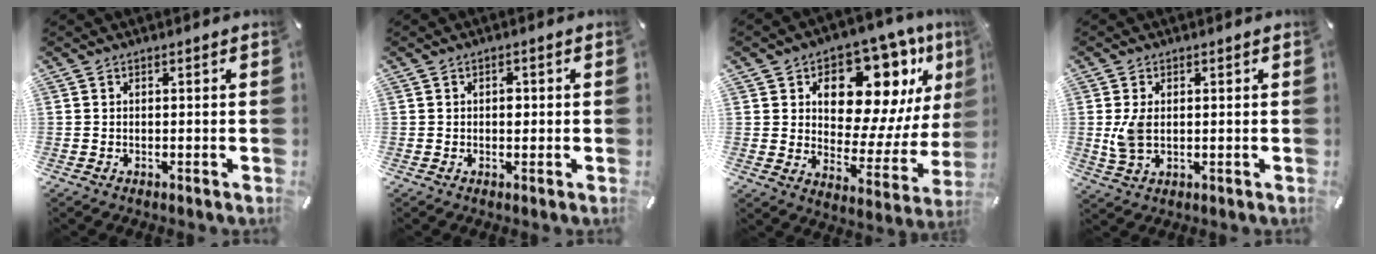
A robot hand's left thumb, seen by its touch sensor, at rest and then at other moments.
{"total": 1.9, "force": [0.1, 1.4, 1.4], "torque": [-0.012, -0.001, -0.004]}
{"total": 16.9, "force": [9.8, 9.8, 9.7], "torque": [-0.138, -0.078, 0.169]}
{"total": 5.3, "force": [0.5, 3.3, 4.2], "torque": [-0.094, -0.004, 0.003]}